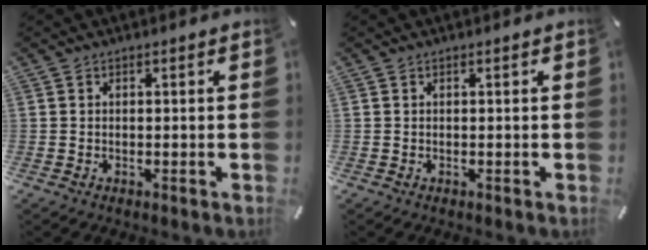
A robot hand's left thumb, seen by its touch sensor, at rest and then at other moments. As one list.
[{"total": 0.0}]